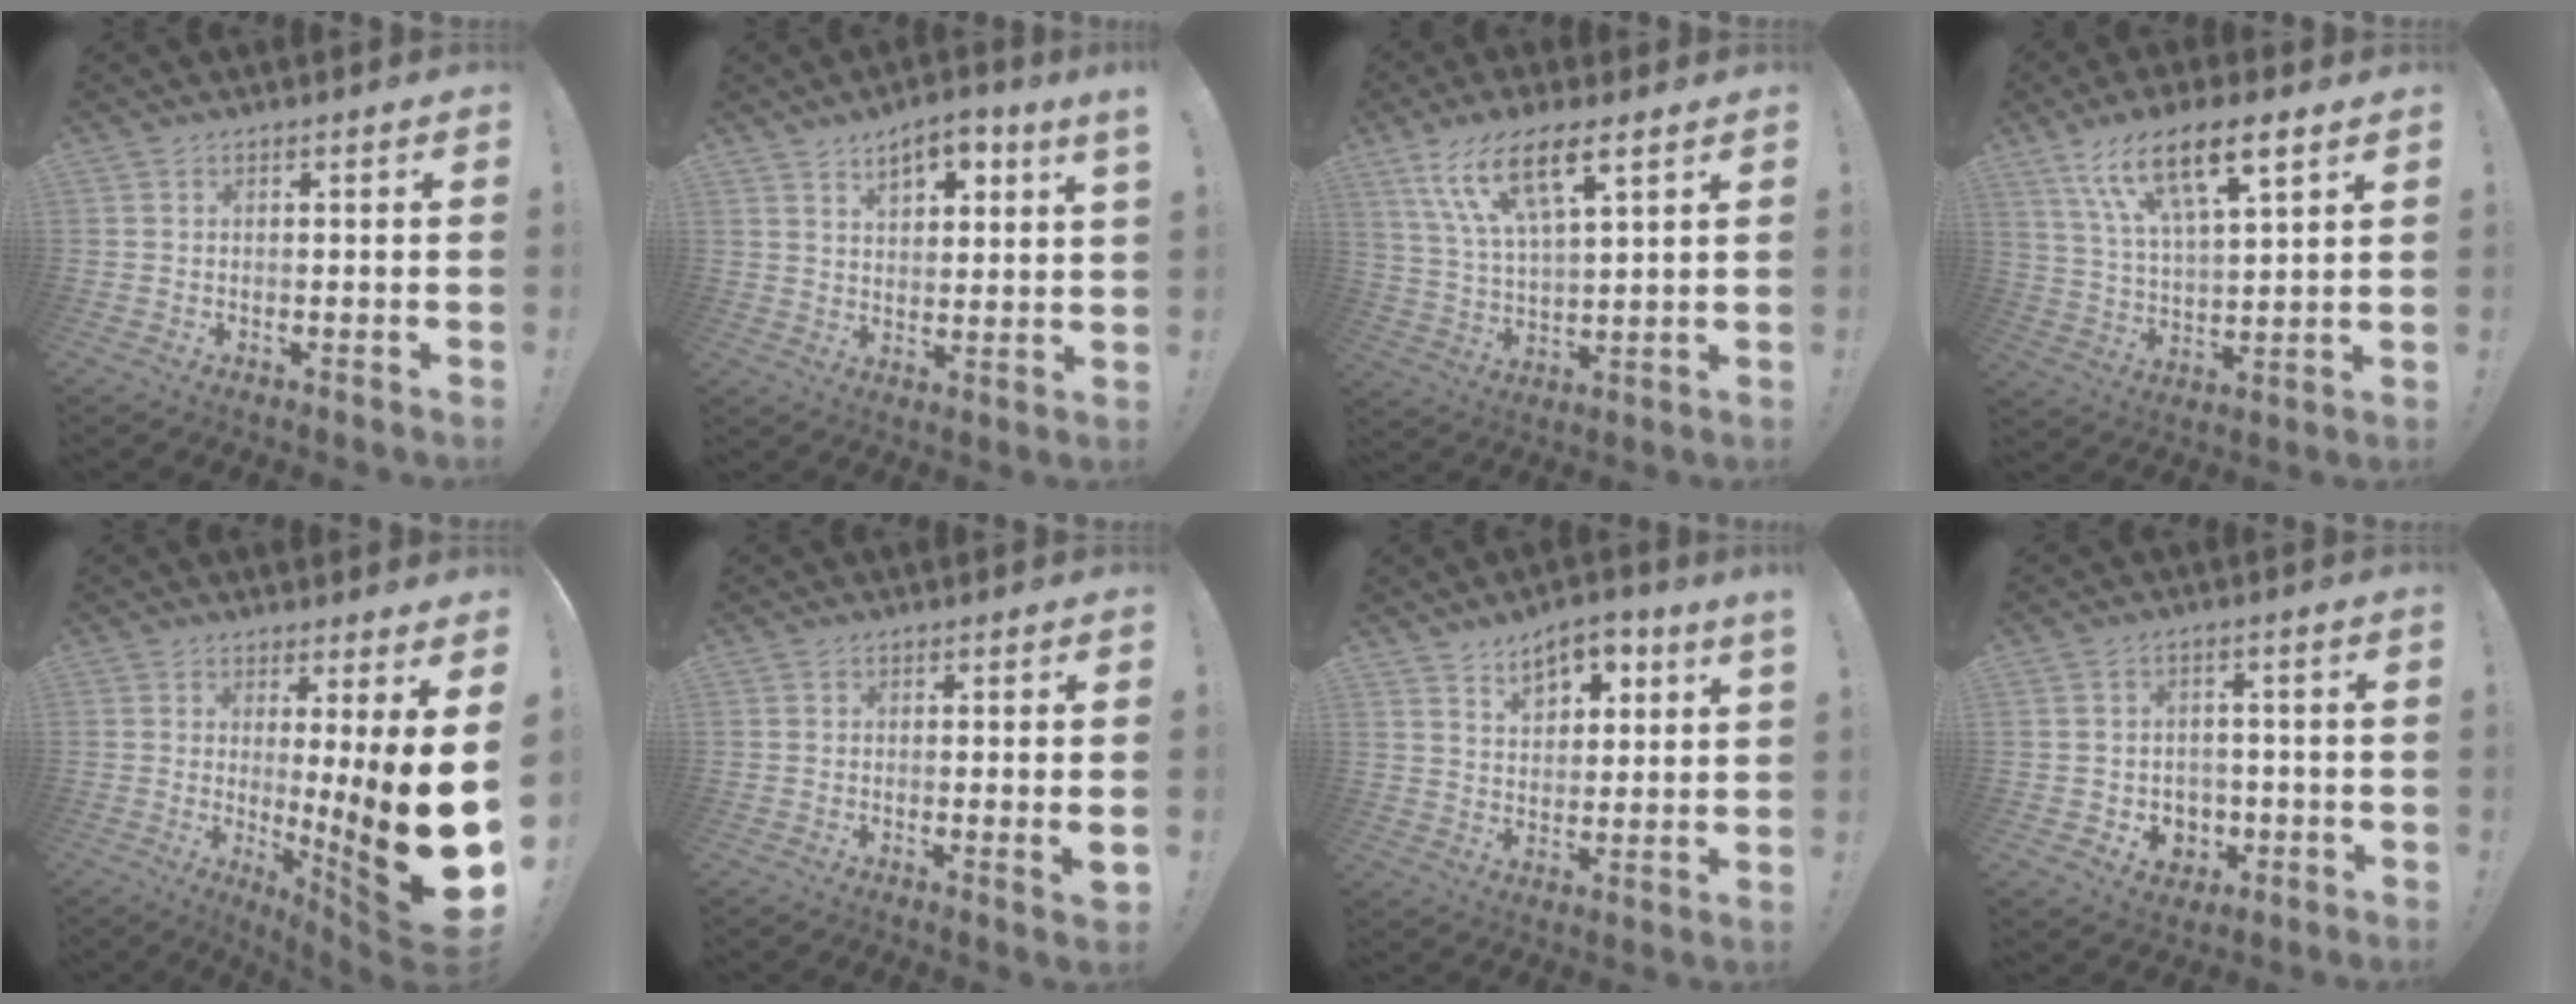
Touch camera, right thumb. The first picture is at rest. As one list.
[{"total": 7.2, "force": [4.9, 2.1, 4.9], "torque": [-0.064, -0.023, 0.082]}, {"total": 15.0, "force": [8.8, 5.1, 11.0], "torque": [-0.202, -0.029, 0.152]}, {"total": 17.1, "force": [9.9, 6.2, 12.4], "torque": [-0.211, -0.042, 0.167]}, {"total": 15.9, "force": [-0.5, -0.6, 15.9], "torque": [-0.224, -0.051, -0.007]}, {"total": 2.9, "force": [0.3, -0.1, 2.9], "torque": [-0.030, -0.012, 0.005]}, {"total": 8.9, "force": [6.4, 3.8, 4.9], "torque": [-0.064, -0.031, 0.114]}, {"total": 5.6, "force": [-0.3, 5.4, 1.6], "torque": [-0.014, 0.001, 0.002]}]